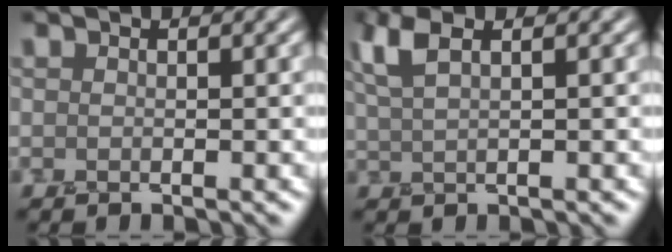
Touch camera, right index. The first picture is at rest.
{"total": 3.3, "force": [1.8, 1.1, 2.5], "torque": [-0.049, 0.010, 0.037]}